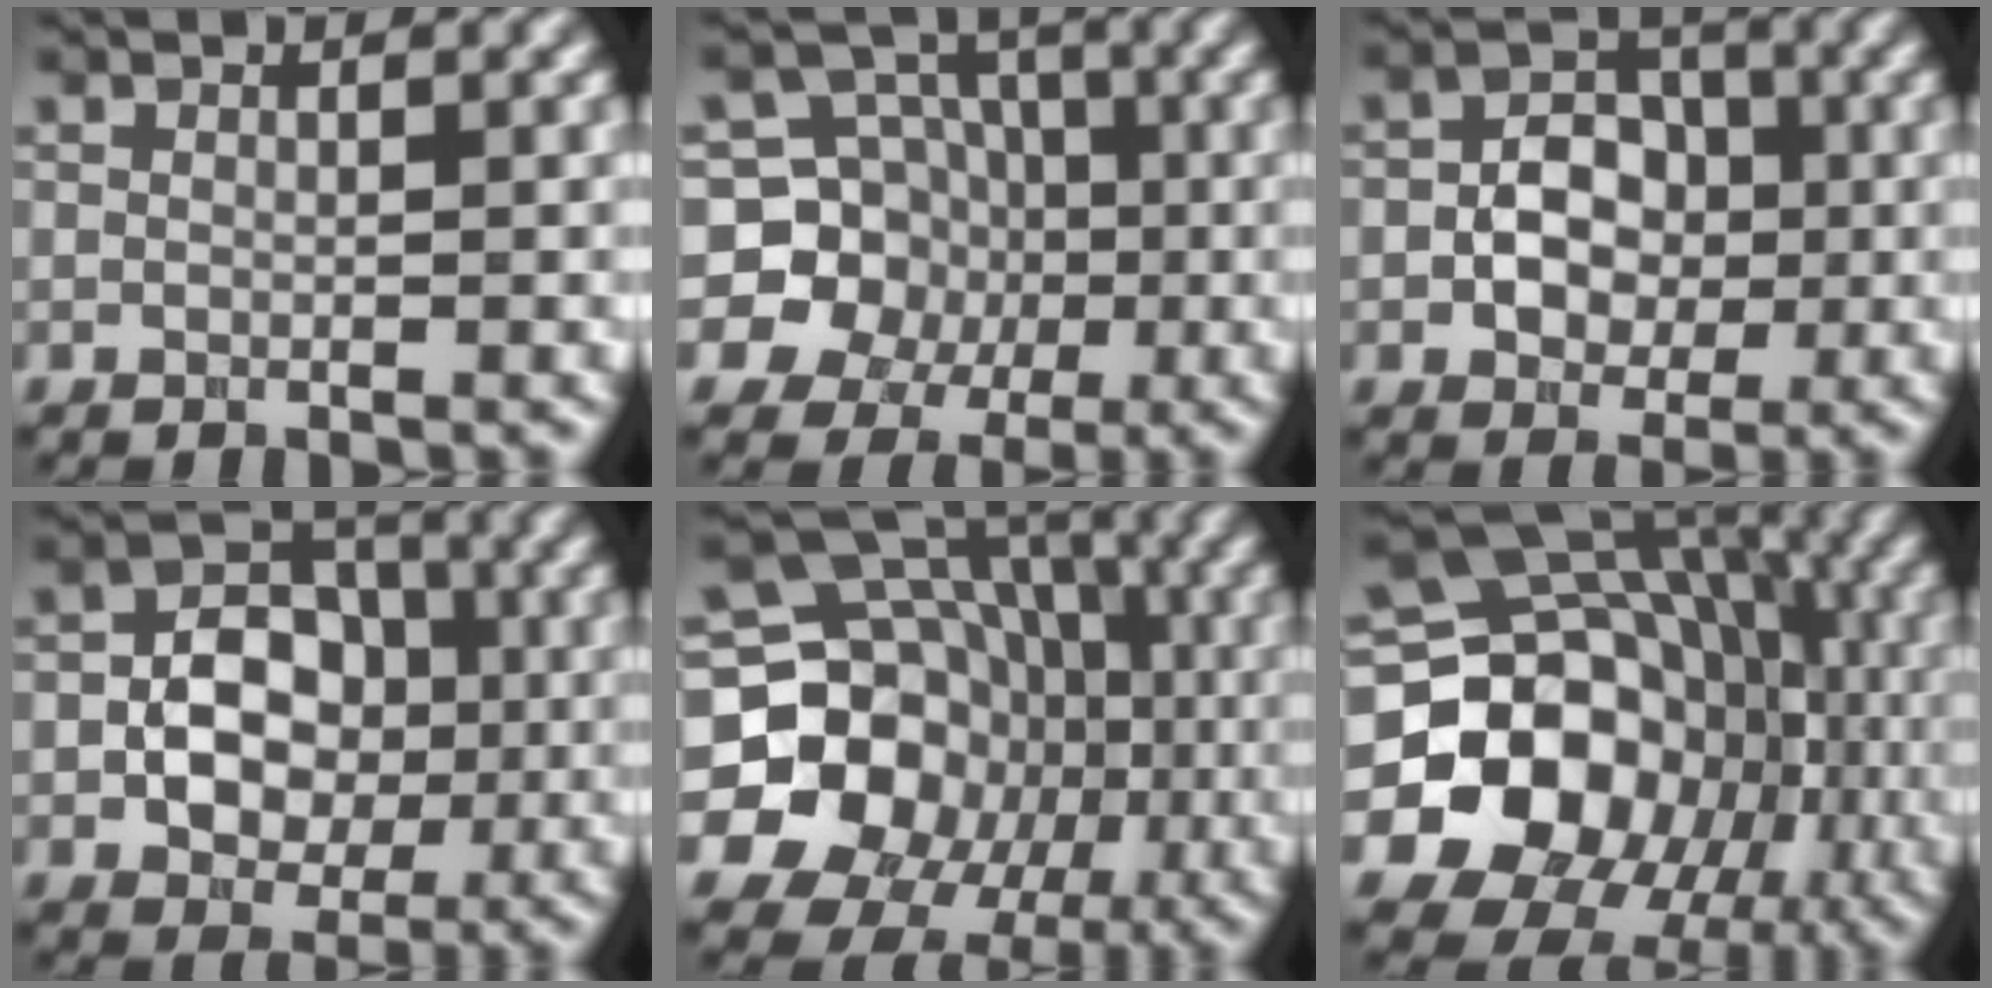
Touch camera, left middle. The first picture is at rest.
{"total": 8.3, "force": [-0.9, 8.0, 2.3], "torque": [-0.043, 0.035, -0.048]}
{"total": 5.0, "force": [-0.8, 3.7, 3.3], "torque": [-0.041, 0.004, -0.016]}
{"total": 6.7, "force": [-1.0, 4.9, 4.5], "torque": [-0.062, 0.007, -0.020]}
{"total": 19.8, "force": [-3.2, 18.0, 7.8], "torque": [-0.155, 0.007, -0.085]}
{"total": 20.3, "force": [-4.8, 17.5, 9.0], "torque": [-0.137, -0.004, -0.106]}